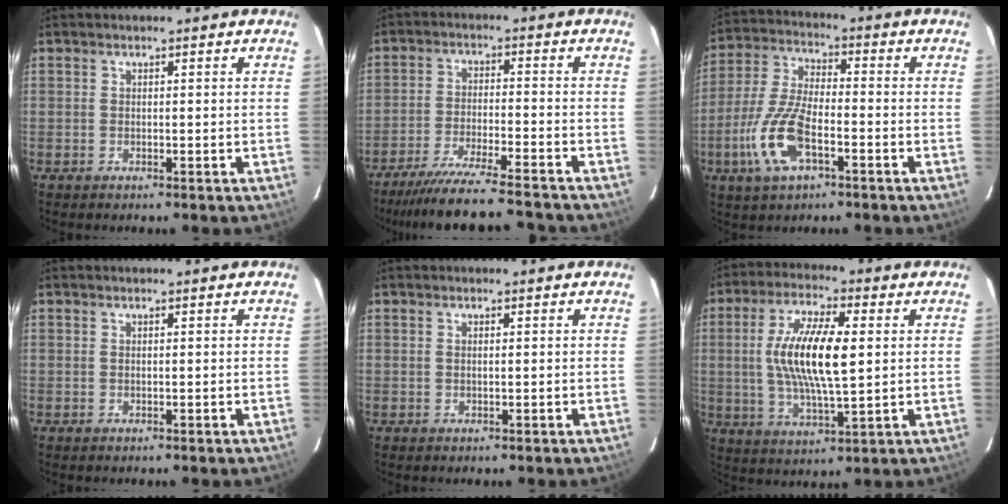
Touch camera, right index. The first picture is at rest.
{"total": 16.4, "force": [-15.0, 0.7, 6.6], "torque": [-0.139, -0.028, -0.236]}
{"total": 12.8, "force": [-5.1, 5.0, 10.6], "torque": [-0.236, -0.004, -0.100]}
{"total": 0.0}
{"total": 0.7, "force": [0.2, 0.1, 0.6], "torque": [-0.013, 0.002, 0.003]}
{"total": 13.9, "force": [1.6, 4.0, 13.2], "torque": [-0.255, 0.004, 0.031]}